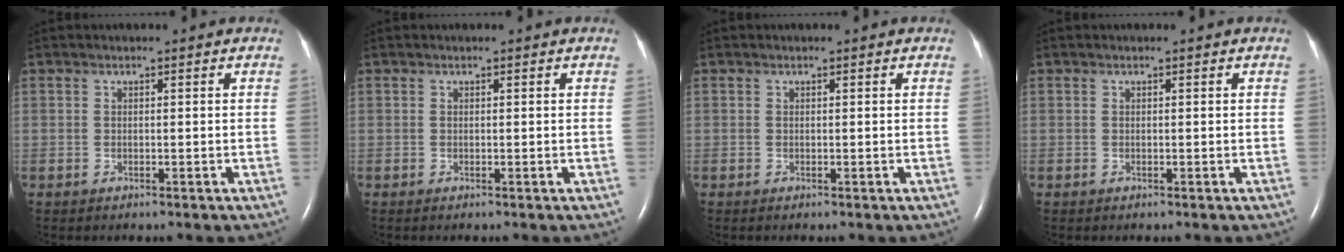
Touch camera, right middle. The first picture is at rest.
{"total": 0.0}
{"total": 0.0}
{"total": 0.0}